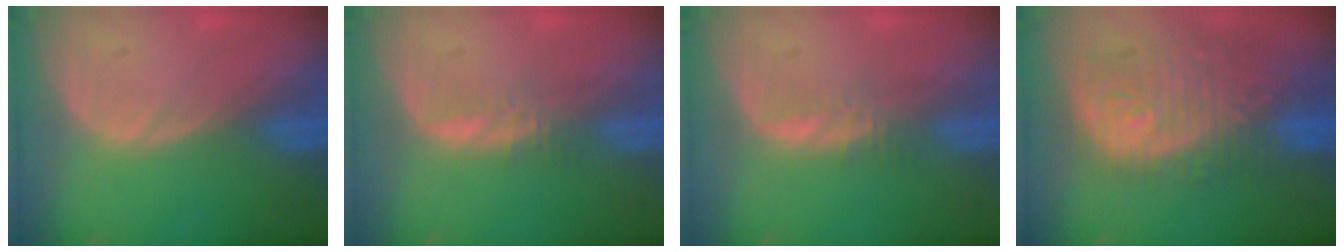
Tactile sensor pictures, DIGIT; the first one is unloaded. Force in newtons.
{"total": 2.2, "press": 2.1, "slide": 0.2}
{"total": 2.2, "press": 2.1, "slide": 0.2}
{"total": 12.0, "press": 10.7, "slide": 5.4}